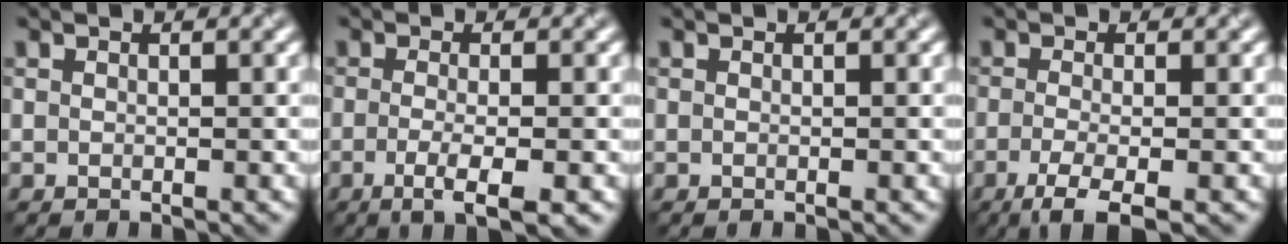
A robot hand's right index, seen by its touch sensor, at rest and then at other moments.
{"total": 3.8, "force": [-1.3, 0.9, 3.4], "torque": [-0.060, -0.008, -0.026]}
{"total": 0.0}
{"total": 3.7, "force": [-1.9, 0.9, 3.1], "torque": [-0.056, -0.008, -0.045]}